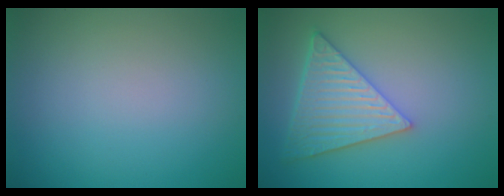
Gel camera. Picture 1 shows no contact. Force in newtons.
{"total": 6.0, "press": 4.9, "slide": 3.4}